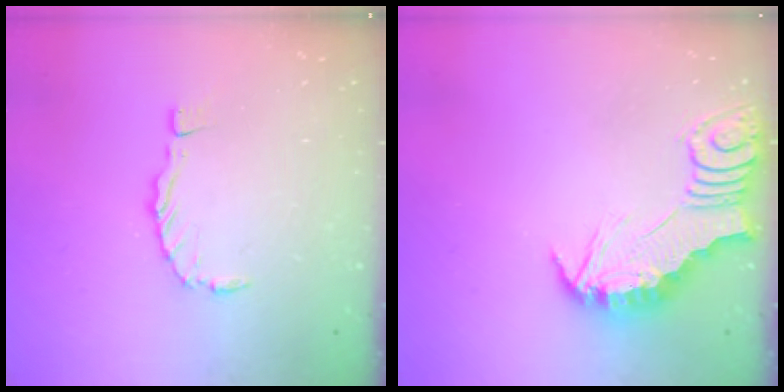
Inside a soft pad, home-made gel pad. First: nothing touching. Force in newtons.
{"total": 2.8, "press": 2.8, "slide": 0.3}